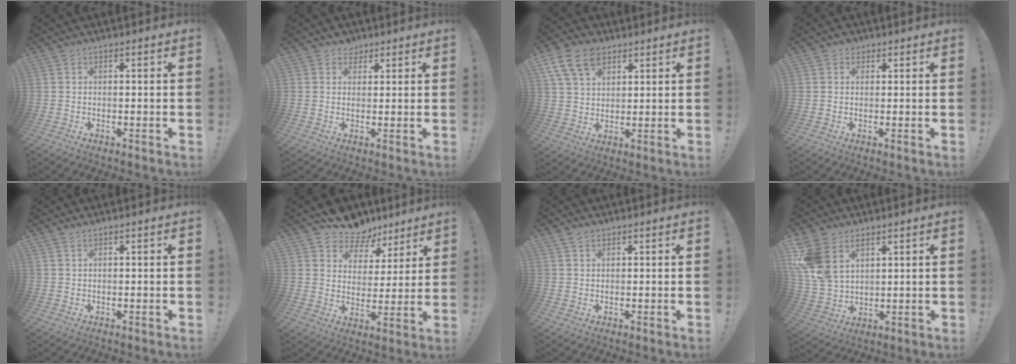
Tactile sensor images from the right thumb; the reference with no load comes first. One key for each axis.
{"total": 3.2, "fx": 2.1, "fy": 2.4, "fz": 0.5, "tx": -0.001, "ty": -0.009, "tz": 0.037}
{"total": 11.9, "fx": 6.6, "fy": 7.6, "fz": 6.4, "tx": -0.109, "ty": -0.021, "tz": 0.127}
{"total": 1.9, "fx": 1.2, "fy": 1.4, "fz": 0.5, "tx": 0.005, "ty": -0.007, "tz": 0.019}
{"total": 0.9, "fx": 0.6, "fy": 0.2, "fz": 0.6, "tx": -0.018, "ty": 0.003, "tz": 0.013}
{"total": 8.3, "fx": 6.8, "fy": 4.7, "fz": 1.0, "tx": -0.016, "ty": -0.062, "tz": 0.131}
{"total": 1.7, "fx": 1.3, "fy": 0.9, "fz": 0.6, "tx": -0.008, "ty": -0.004, "tz": 0.024}
{"total": 10.9, "fx": 5.7, "fy": 7.4, "fz": 5.6, "tx": -0.114, "ty": -0.024, "tz": 0.116}